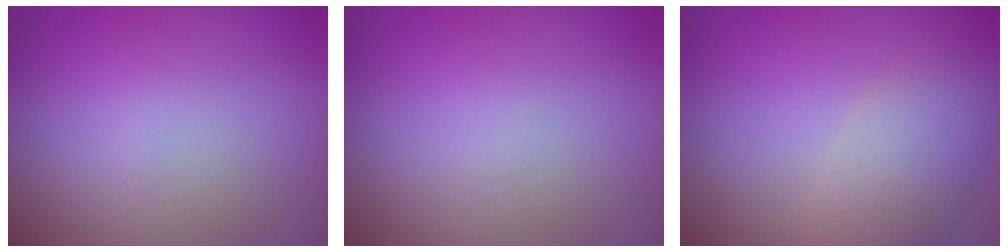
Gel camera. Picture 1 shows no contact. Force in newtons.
{"total": 0.0}
{"total": 5.2, "press": 5.2, "slide": 0.3}